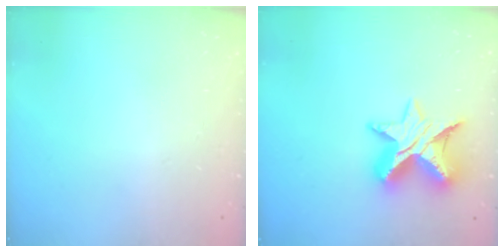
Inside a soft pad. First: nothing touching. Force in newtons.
{"total": 12.9, "press": 12.9, "slide": 0.8}